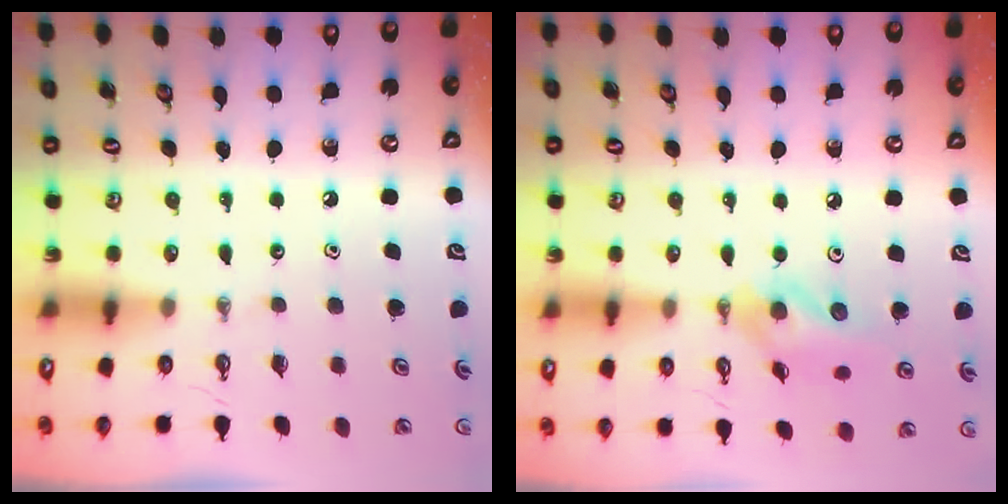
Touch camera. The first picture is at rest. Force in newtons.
{"total": 11.4, "press": 11.4, "slide": 1.4}